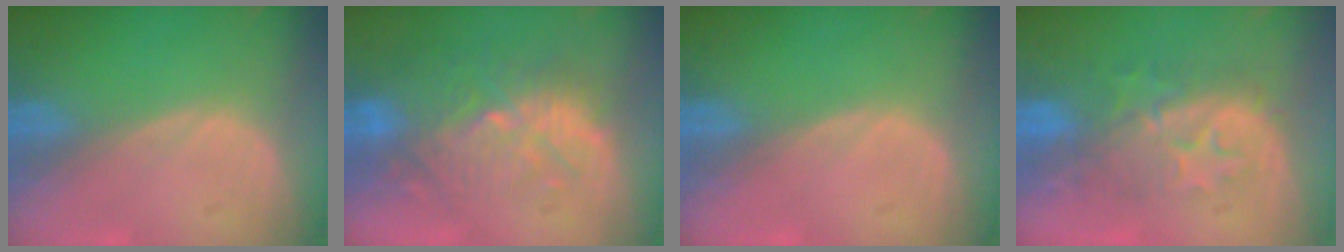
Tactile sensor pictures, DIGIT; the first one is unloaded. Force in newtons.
{"total": 11.0, "press": 9.8, "slide": 5.0}
{"total": 0.0}
{"total": 8.4, "press": 8.3, "slide": 1.1}